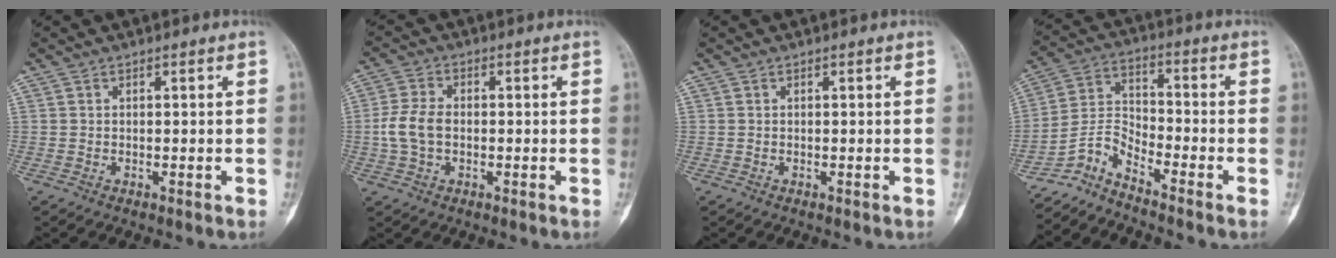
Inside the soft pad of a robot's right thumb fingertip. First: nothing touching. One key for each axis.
{"total": 6.4, "fx": -0.6, "fy": 4.1, "fz": 4.8, "tx": -0.107, "ty": 0.013, "tz": -0.015}
{"total": 0.0}
{"total": 6.2, "fx": -5.8, "fy": 0.5, "fz": 2.2, "tx": -0.052, "ty": 0.051, "tz": -0.124}